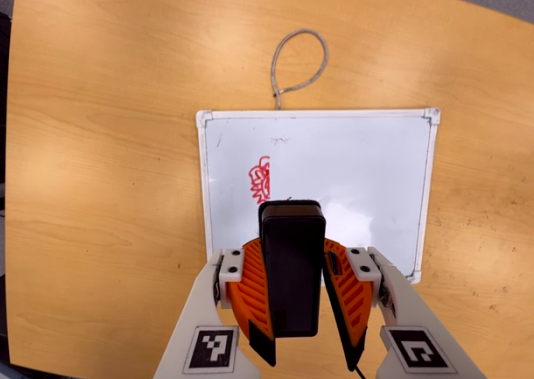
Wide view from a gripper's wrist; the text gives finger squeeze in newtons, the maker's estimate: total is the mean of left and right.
{"total": 10.5, "left": 9.6, "right": 11.4}